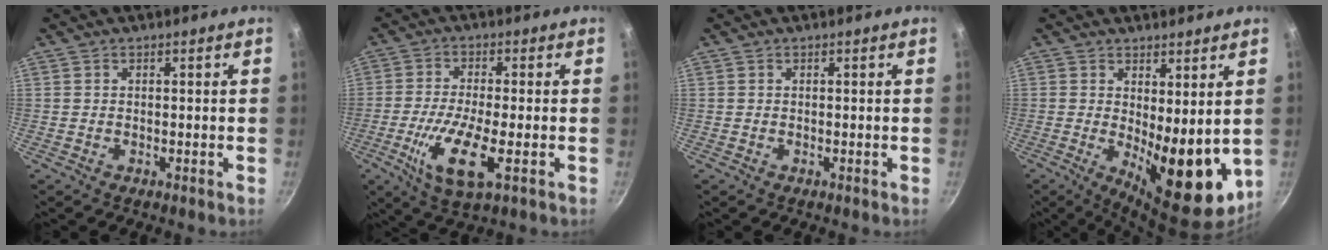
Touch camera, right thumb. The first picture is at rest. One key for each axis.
{"total": 10.6, "fx": -3.0, "fy": 3.0, "fz": 9.7, "tx": -0.196, "ty": -0.007, "tz": -0.060}
{"total": 0.0}
{"total": 12.8, "fx": 0.7, "fy": 5.2, "fz": 11.6, "tx": -0.131, "ty": -0.030, "tz": 0.024}